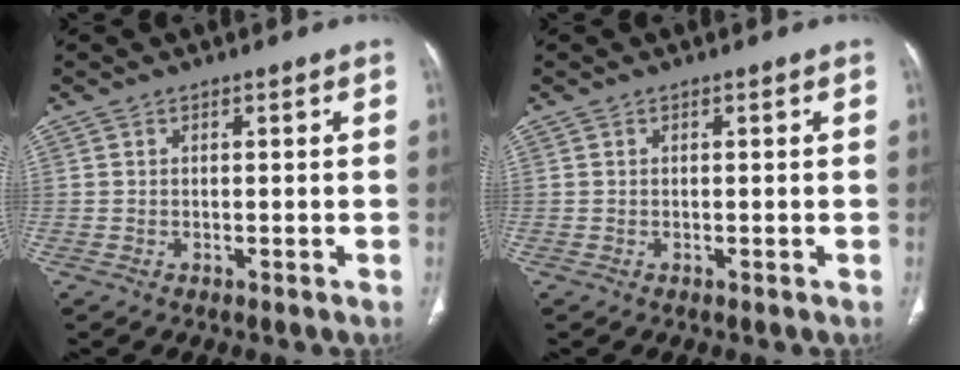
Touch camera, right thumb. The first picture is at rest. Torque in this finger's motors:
{"motor_torque": [0.00, 0.00, -0.09, 0.09, 0.00]}